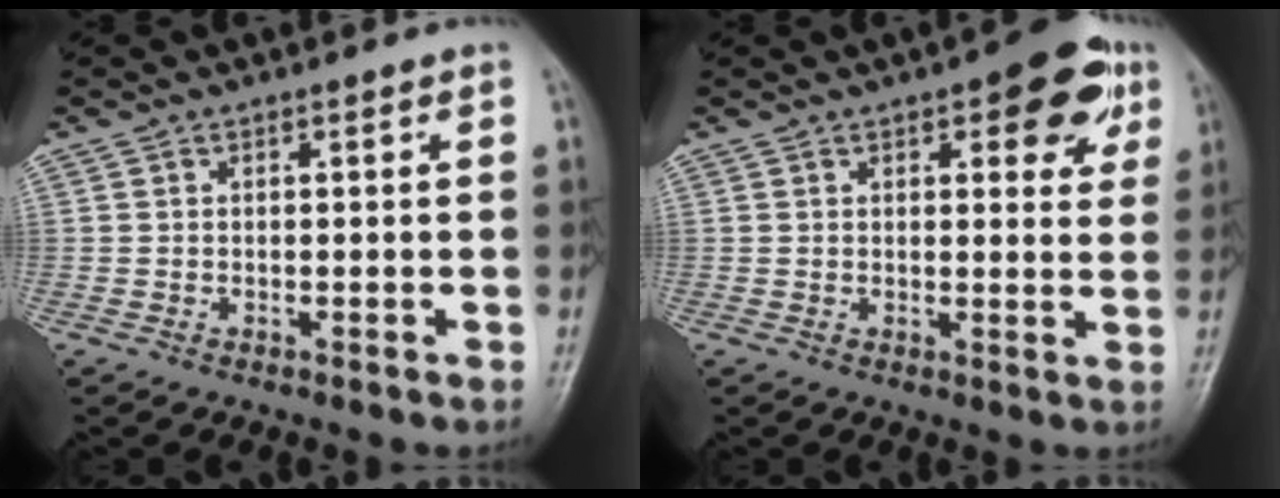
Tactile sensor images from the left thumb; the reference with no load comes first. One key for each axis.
{"total": 9.6, "fx": 4.6, "fy": 4.0, "fz": 7.4, "tx": -0.057, "ty": -0.011, "tz": 0.049}